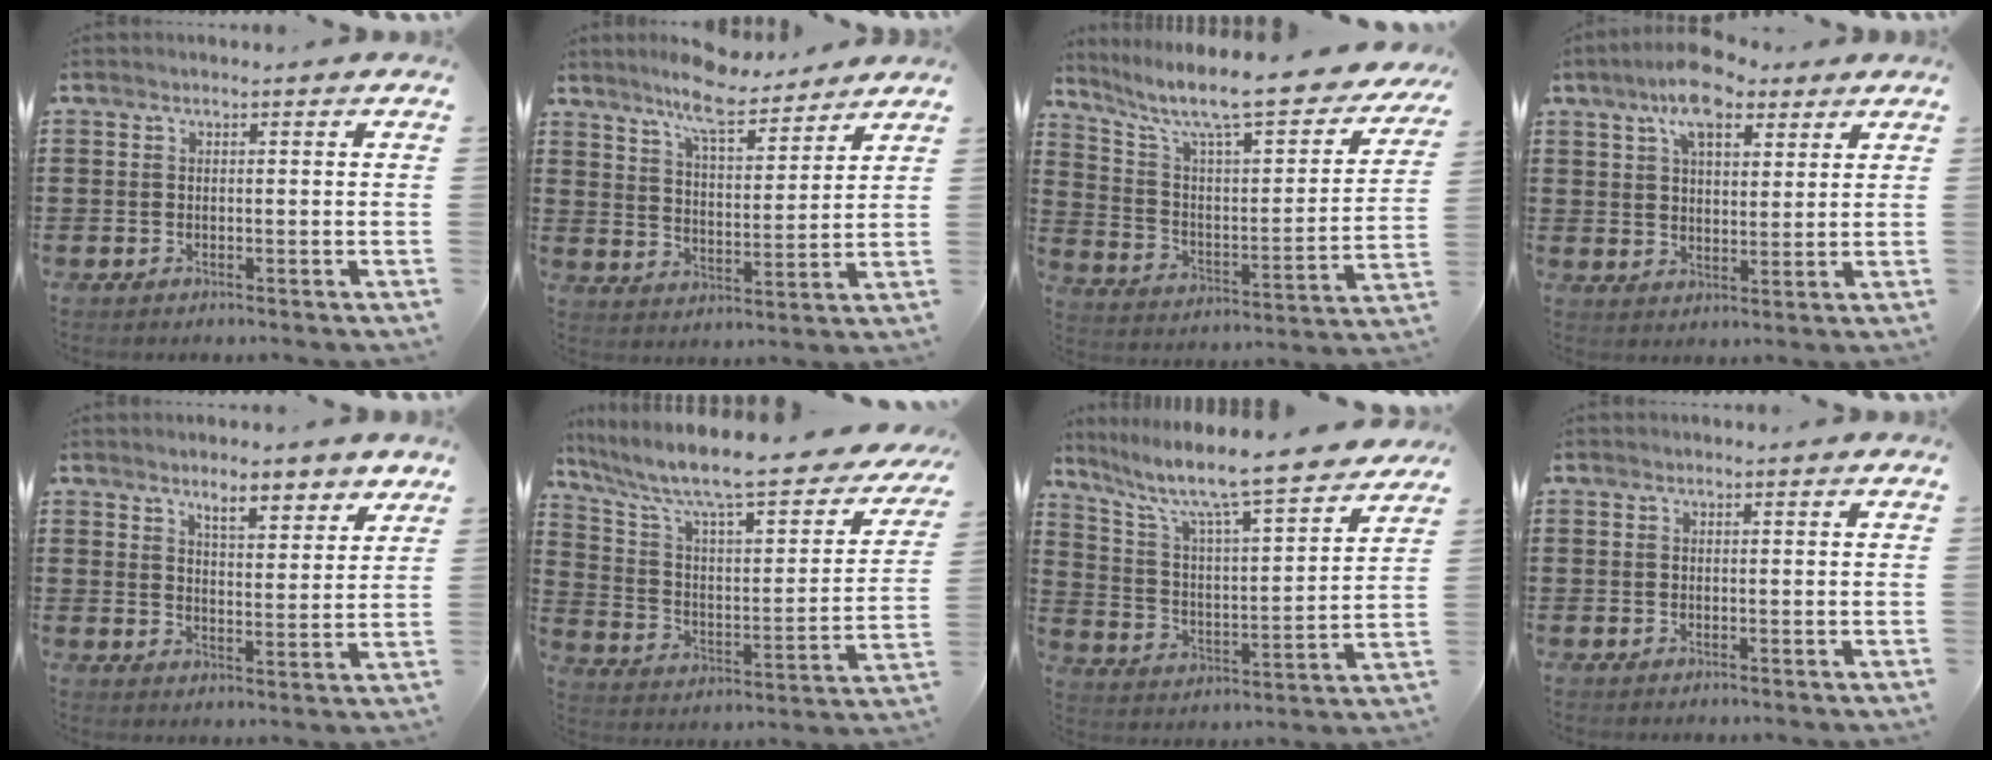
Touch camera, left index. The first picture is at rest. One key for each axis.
{"total": 7.9, "fx": 6.9, "fy": 0.8, "fz": 3.6, "tx": -0.084, "ty": -0.031, "tz": 0.123}
{"total": 10.8, "fx": 8.9, "fy": 1.2, "fz": 6.1, "tx": -0.137, "ty": -0.070, "tz": 0.143}
{"total": 9.0, "fx": 6.2, "fy": 3.5, "fz": 5.5, "tx": -0.100, "ty": -0.006, "tz": 0.109}
{"total": 5.5, "fx": 4.7, "fy": 1.3, "fz": 2.5, "tx": -0.041, "ty": -0.020, "tz": 0.078}
{"total": 9.6, "fx": 7.9, "fy": 1.0, "fz": 5.4, "tx": -0.124, "ty": -0.071, "tz": 0.122}
{"total": 8.7, "fx": 7.4, "fy": 0.3, "fz": 4.6, "tx": -0.121, "ty": -0.059, "tz": 0.118}
{"total": 0.0}